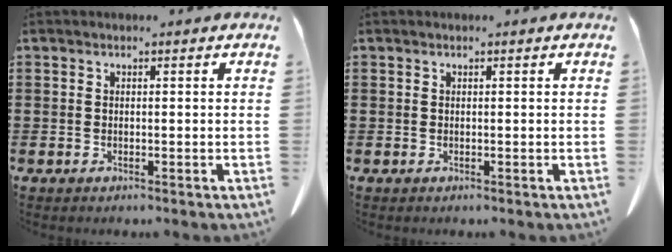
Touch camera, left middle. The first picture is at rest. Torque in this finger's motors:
{"motor_torque": [-0.12, 0.13, 0.01, 0.00]}